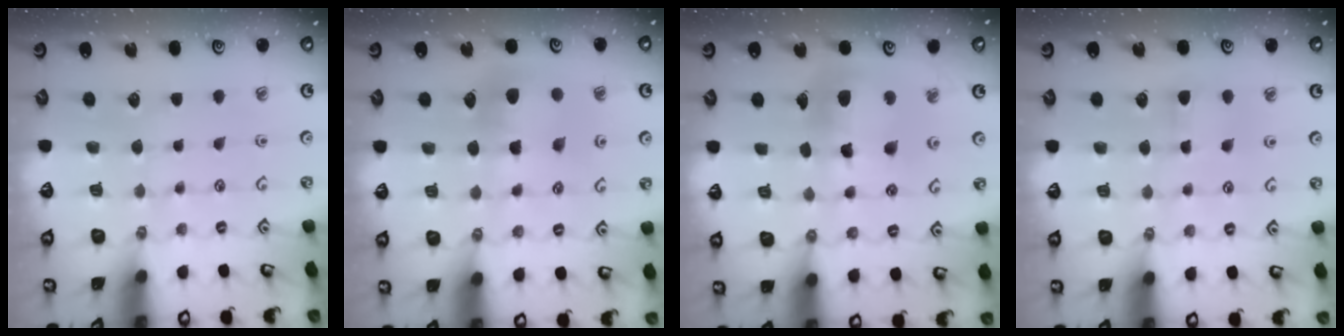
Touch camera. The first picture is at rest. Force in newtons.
{"total": 6.2, "press": 6.2, "slide": 0.3}
{"total": 12.1, "press": 12.0, "slide": 1.4}
{"total": 4.5, "press": 4.4, "slide": 0.6}